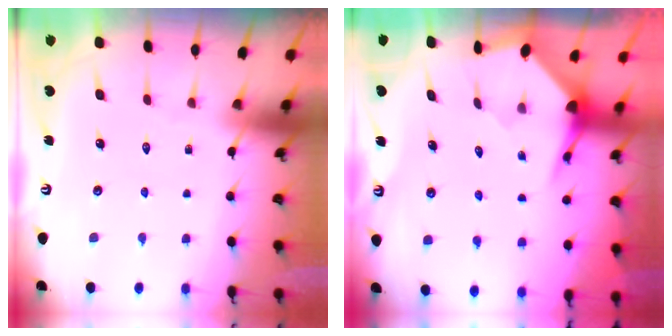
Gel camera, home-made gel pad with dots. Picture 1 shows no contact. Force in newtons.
{"total": 3.6, "press": 3.5, "slide": 0.4}